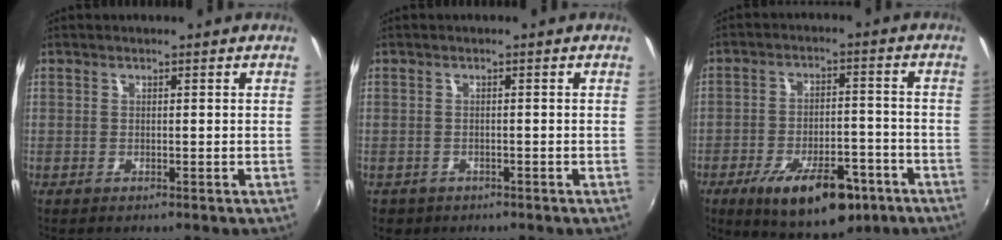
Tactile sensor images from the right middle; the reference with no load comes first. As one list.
[{"total": 2.8, "force": [-1.4, 2.2, 0.9], "torque": [-0.025, -0.006, -0.018]}, {"total": 15.3, "force": [-8.8, 6.4, 10.7], "torque": [-0.186, -0.010, -0.125]}]